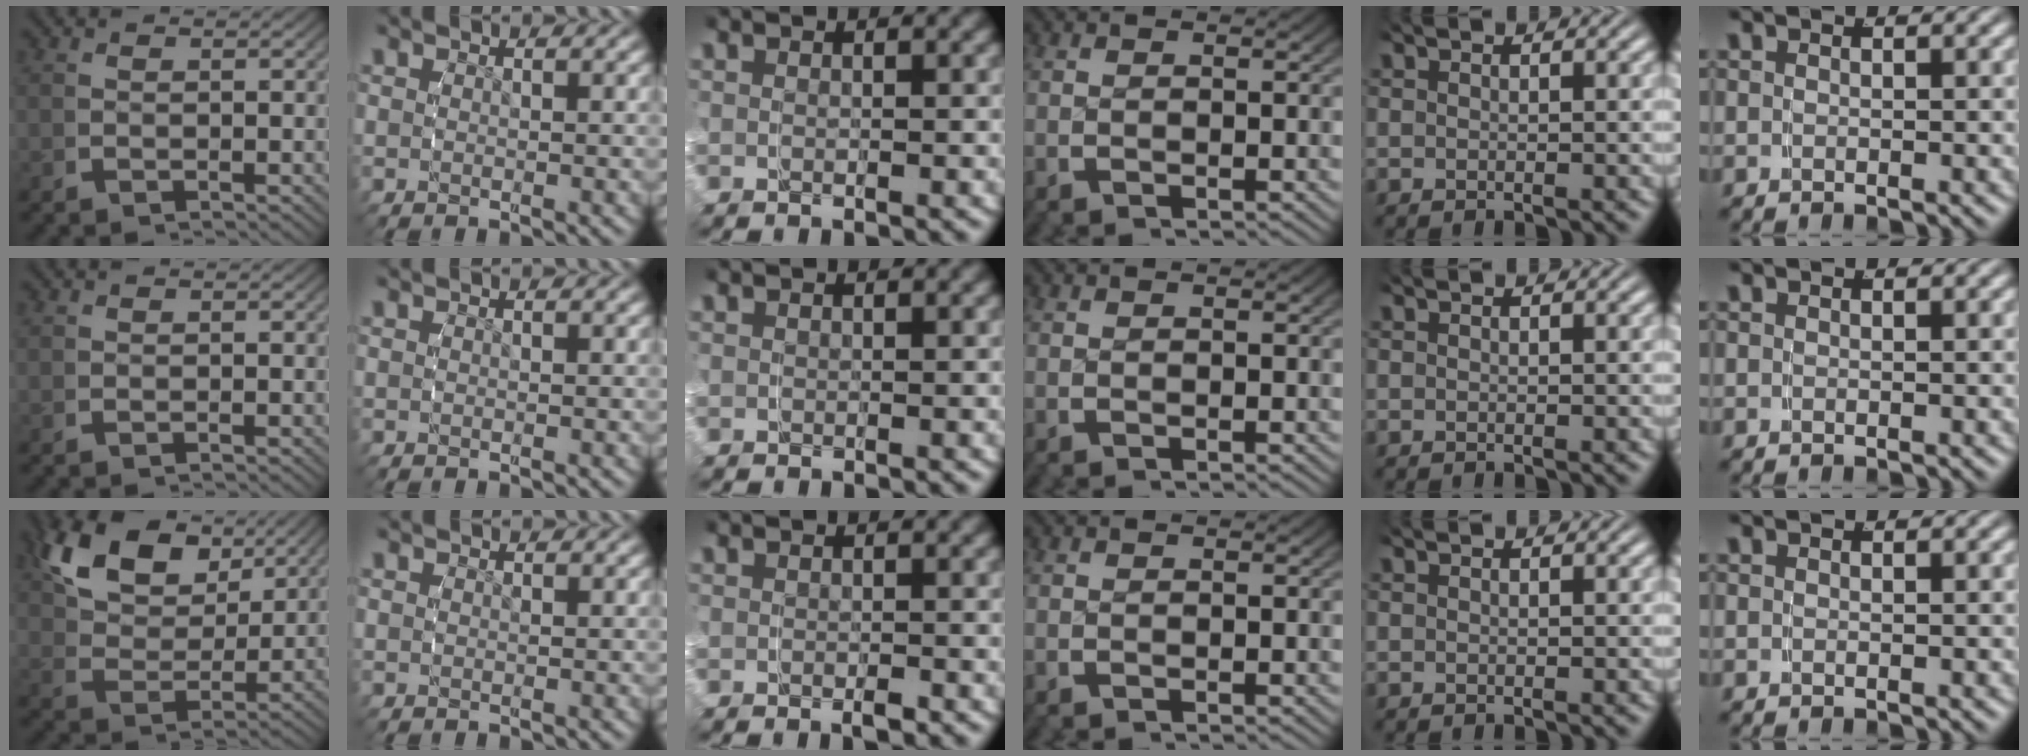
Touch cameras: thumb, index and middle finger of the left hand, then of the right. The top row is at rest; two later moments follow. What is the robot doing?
{"motion": "grasp_and_lifting", "object": "ribbon"}